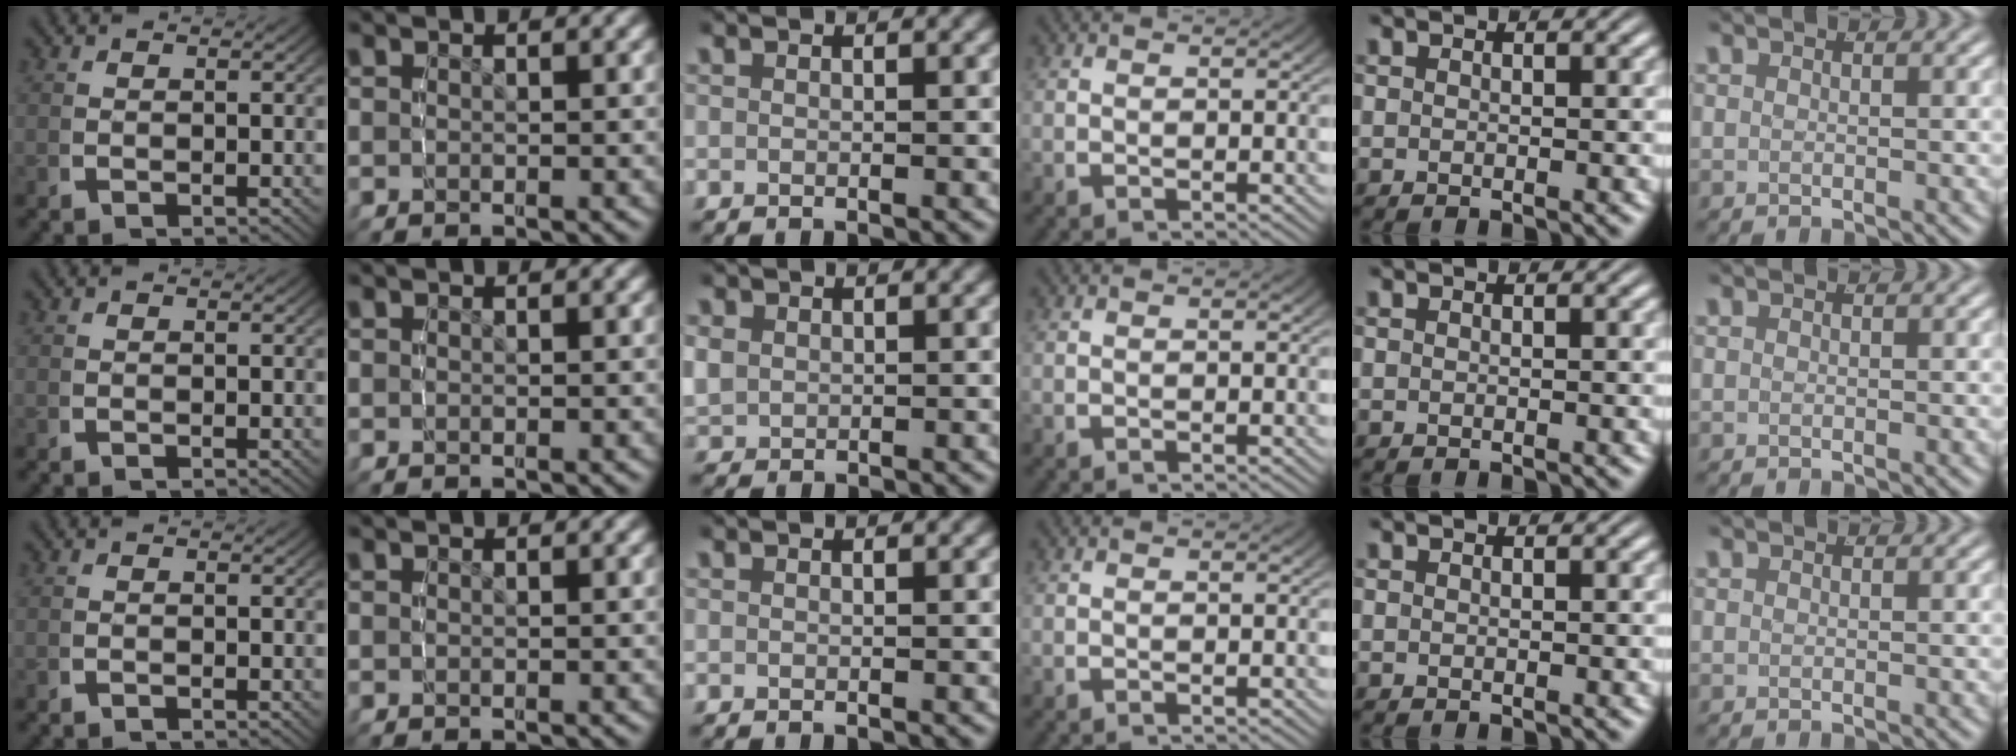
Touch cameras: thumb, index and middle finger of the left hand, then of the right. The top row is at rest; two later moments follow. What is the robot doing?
{"motion": "lift_and_place", "object": "air blower"}